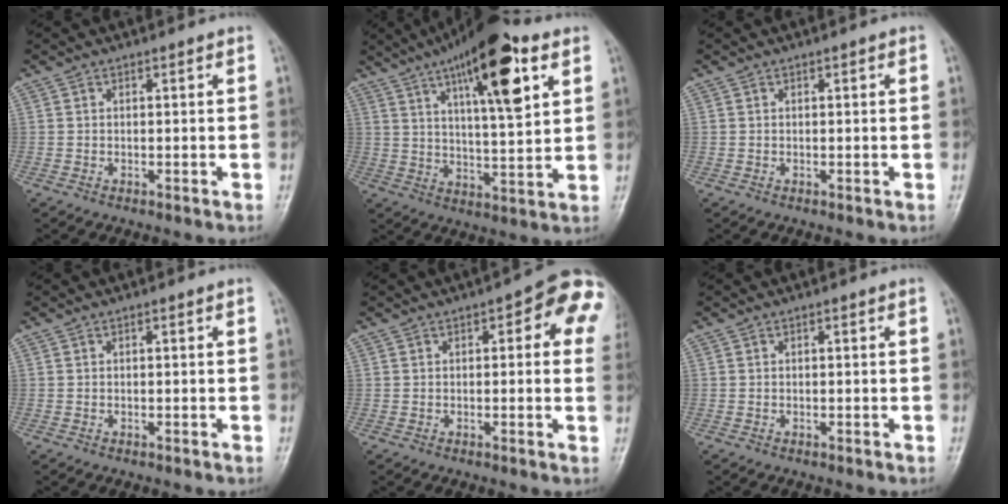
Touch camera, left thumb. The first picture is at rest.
{"total": 18.2, "force": [8.6, 5.2, 15.1], "torque": [-0.214, -0.024, 0.135]}
{"total": 0.6, "force": [0.2, 0.2, 0.5], "torque": [-0.009, 0.001, 0.002]}
{"total": 0.0}
{"total": 10.2, "force": [2.9, 3.9, 8.9], "torque": [-0.068, 0.010, 0.021]}
{"total": 0.0}